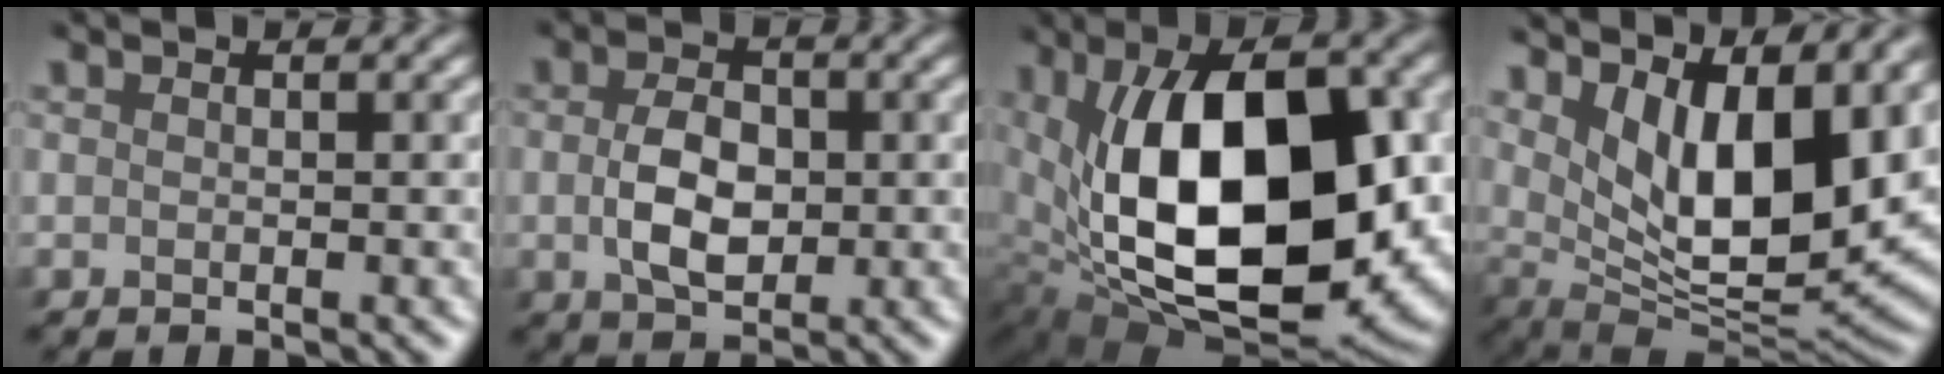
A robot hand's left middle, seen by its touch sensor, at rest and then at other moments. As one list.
[{"total": 3.5, "force": [0.0, 2.2, 2.7], "torque": [-0.063, 0.000, 0.004]}, {"total": 14.8, "force": [1.2, 8.4, 12.1], "torque": [-0.212, -0.018, 0.043]}, {"total": 10.3, "force": [3.2, 4.4, 8.7], "torque": [-0.137, -0.024, 0.065]}]